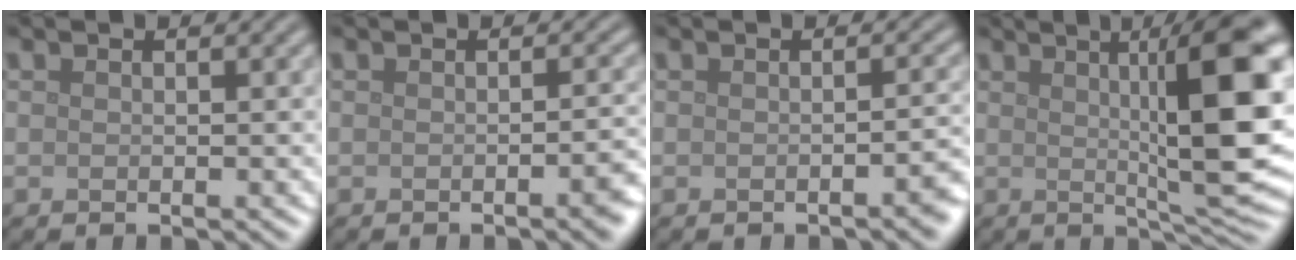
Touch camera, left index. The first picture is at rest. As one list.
[{"total": 2.3, "force": [-0.9, 0.5, 2.0], "torque": [-0.020, 0.000, -0.014]}, {"total": 1.7, "force": [-1.0, 0.4, 1.3], "torque": [-0.015, 0.002, -0.013]}, {"total": 11.6, "force": [1.7, 2.2, 11.3], "torque": [-0.134, 0.000, 0.029]}]